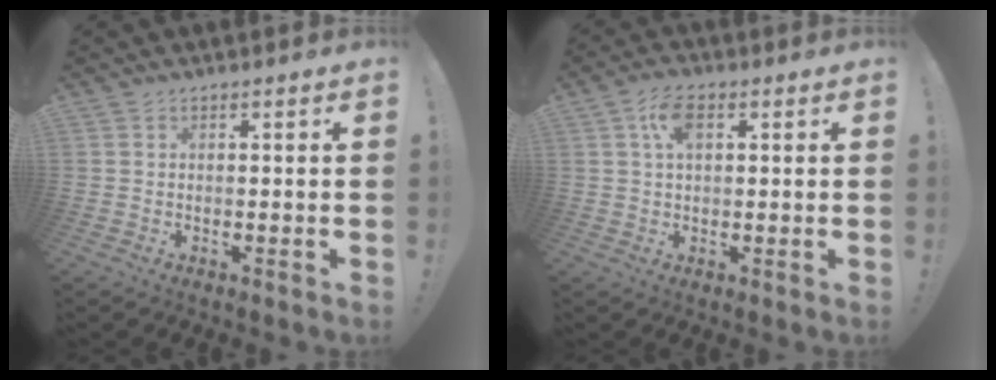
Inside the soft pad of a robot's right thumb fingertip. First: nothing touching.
{"total": 6.3, "force": [2.0, 3.2, 5.0], "torque": [-0.087, 0.004, 0.035]}